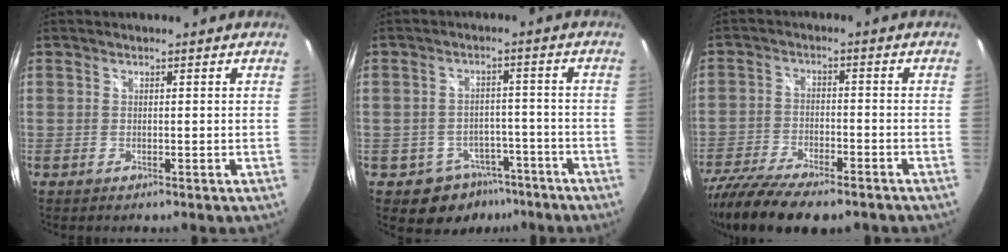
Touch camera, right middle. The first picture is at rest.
{"total": 8.2, "force": [-5.3, 5.9, 1.8], "torque": [-0.042, 0.020, -0.059]}
{"total": 16.4, "force": [-12.9, 4.8, 9.0], "torque": [-0.195, -0.049, -0.221]}